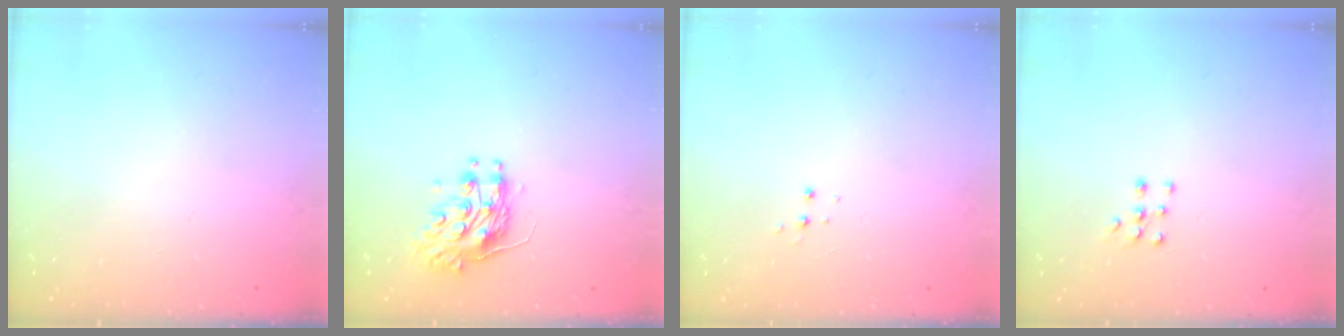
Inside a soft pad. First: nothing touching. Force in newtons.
{"total": 10.0, "press": 10.0, "slide": 0.0}
{"total": 5.2, "press": 5.2, "slide": 0.3}
{"total": 5.5, "press": 5.5, "slide": 0.9}